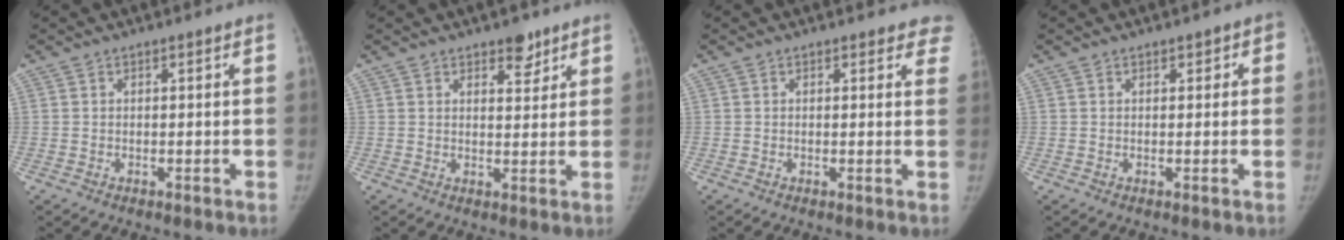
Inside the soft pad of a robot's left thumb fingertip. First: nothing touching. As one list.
[{"total": 4.0, "force": [2.7, 2.1, 2.1], "torque": [-0.003, -0.018, 0.041]}, {"total": 4.2, "force": [3.6, 1.8, 0.9], "torque": [0.027, -0.015, 0.018]}, {"total": 1.6, "force": [0.5, 1.2, 0.8], "torque": [0.012, 0.002, 0.002]}]